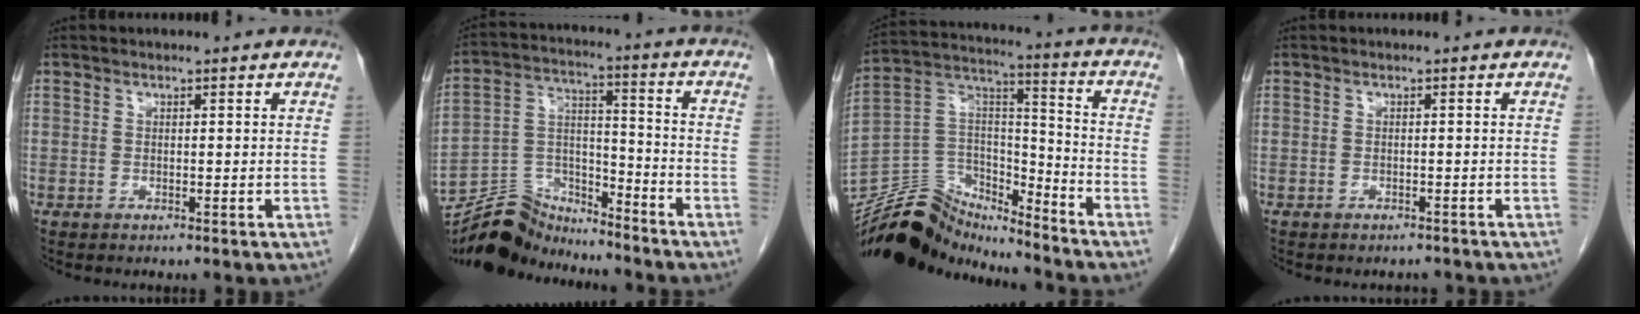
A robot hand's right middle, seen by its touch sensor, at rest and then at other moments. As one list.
[{"total": 11.3, "force": [-11.0, 2.5, 0.6], "torque": [-0.014, 0.036, -0.205]}, {"total": 13.3, "force": [-12.9, 3.2, 1.0], "torque": [-0.016, 0.066, -0.236]}, {"total": 1.9, "force": [-1.7, 0.8, 0.2], "torque": [-0.007, 0.000, -0.024]}]